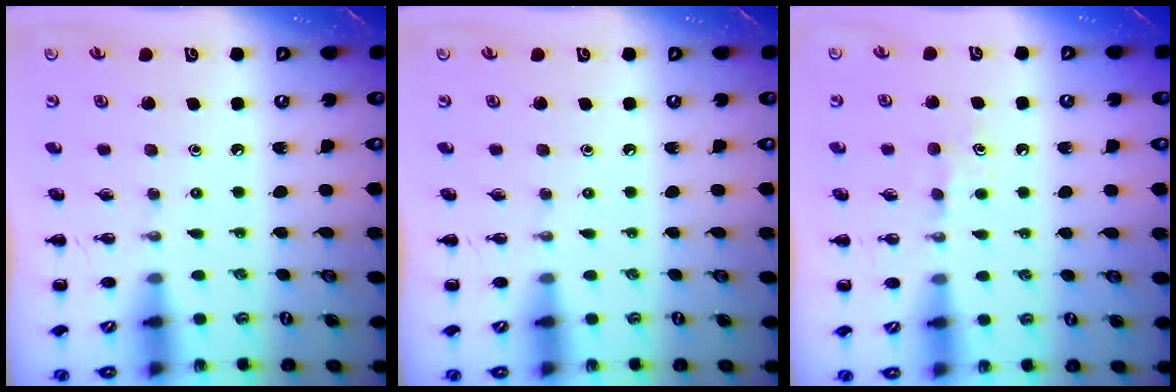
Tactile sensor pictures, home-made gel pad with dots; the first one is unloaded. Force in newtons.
{"total": 0.0}
{"total": 4.1, "press": 4.0, "slide": 1.2}